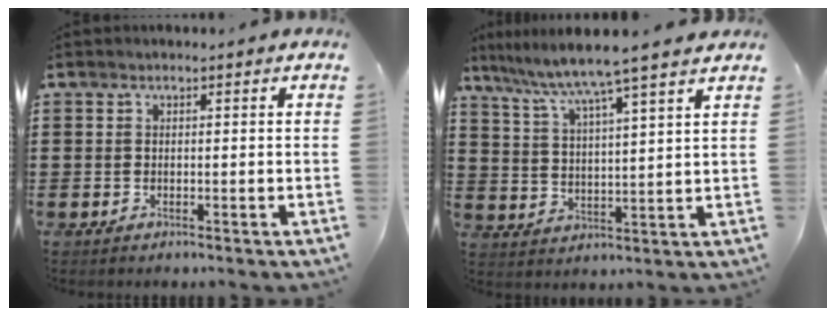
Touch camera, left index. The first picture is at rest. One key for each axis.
{"total": 6.5, "fx": 5.5, "fy": -1.2, "fz": 3.3, "tx": -0.086, "ty": -0.039, "tz": 0.088}